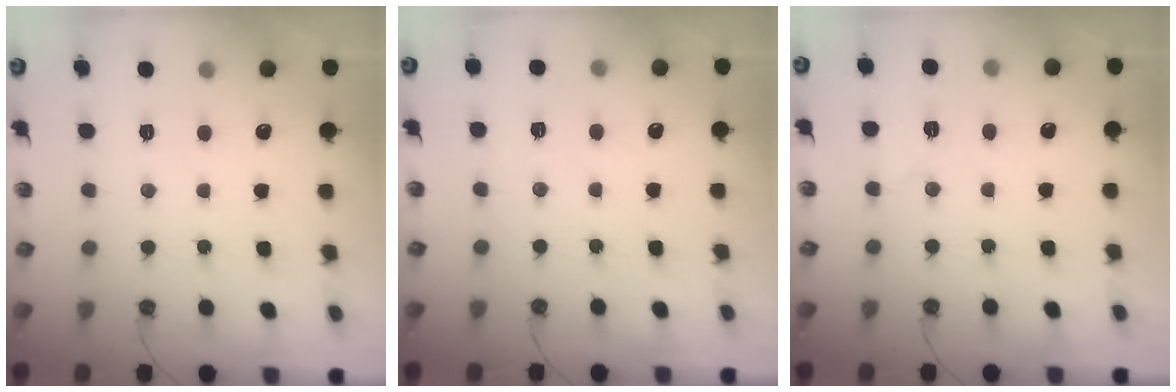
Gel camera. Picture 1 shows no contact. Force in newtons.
{"total": 1.6, "press": 1.5, "slide": 0.5}
{"total": 5.9, "press": 5.4, "slide": 2.4}